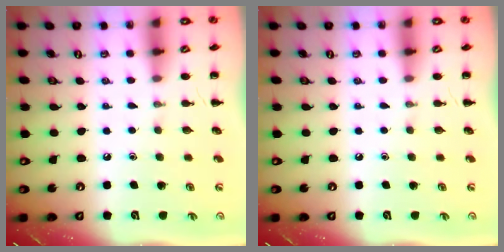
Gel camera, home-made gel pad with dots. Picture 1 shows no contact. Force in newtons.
{"total": 0.0}